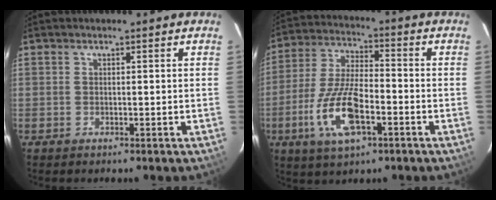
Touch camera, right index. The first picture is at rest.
{"total": 13.8, "force": [-5.3, 5.1, 11.7], "torque": [-0.250, -0.008, -0.098]}